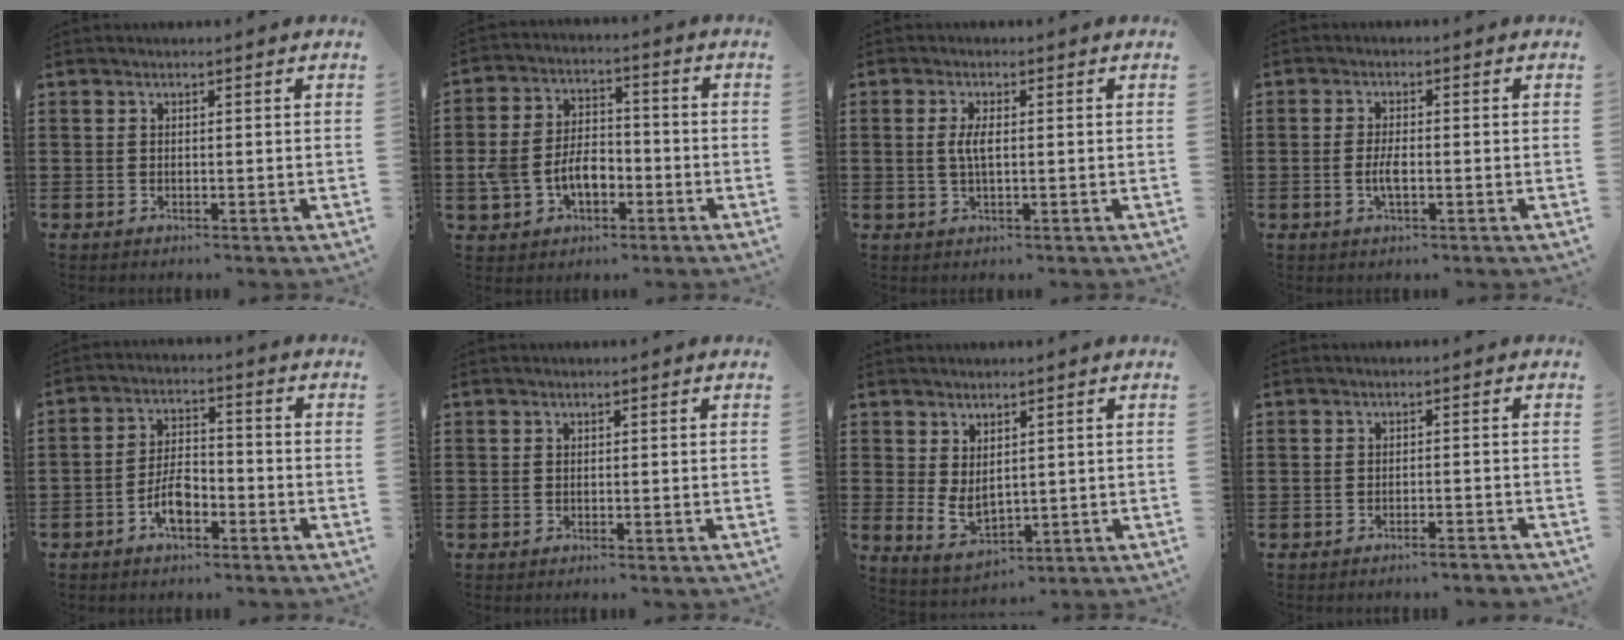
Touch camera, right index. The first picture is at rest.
{"total": 7.2, "force": [-2.3, 4.9, 4.8], "torque": [-0.119, 0.005, -0.048]}
{"total": 2.9, "force": [0.1, 0.9, 2.7], "torque": [-0.061, -0.002, -0.002]}
{"total": 2.8, "force": [-0.7, 0.8, 2.6], "torque": [-0.054, -0.002, -0.015]}
{"total": 5.6, "force": [-2.8, 2.5, 4.1], "torque": [-0.093, 0.003, -0.058]}
{"total": 0.0}
{"total": 3.6, "force": [0.9, 2.2, 2.7], "torque": [-0.062, 0.002, 0.017]}
{"total": 1.7, "force": [-1.6, -0.1, 0.7], "torque": [-0.014, -0.001, -0.031]}